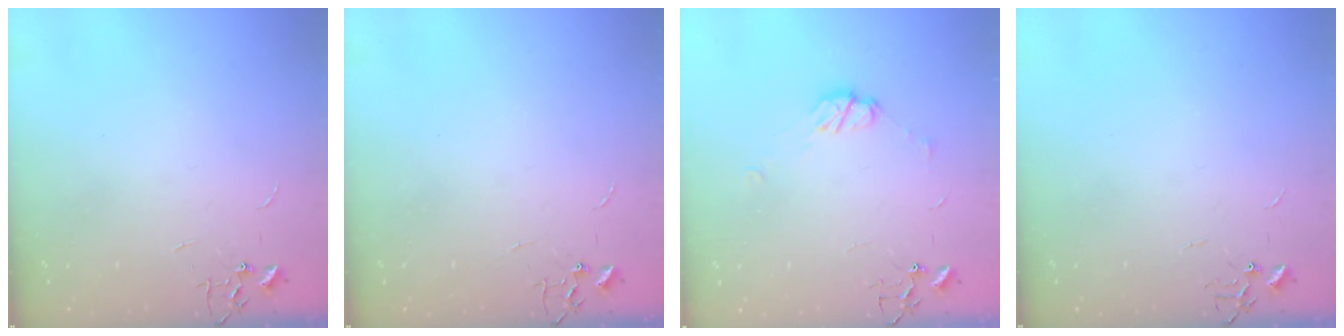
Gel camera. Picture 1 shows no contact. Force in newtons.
{"total": 0.0}
{"total": 7.1, "press": 7.1, "slide": 0.6}
{"total": 0.0}